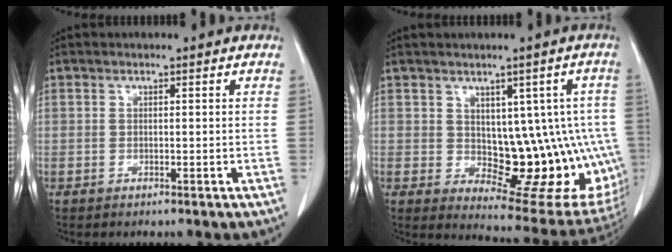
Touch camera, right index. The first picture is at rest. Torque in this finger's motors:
{"motor_torque": [0.33, 0.04, 0.28, 0.05]}